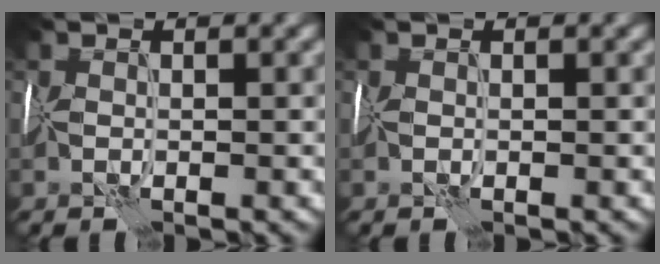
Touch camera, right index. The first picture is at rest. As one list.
[{"total": 0.0}]